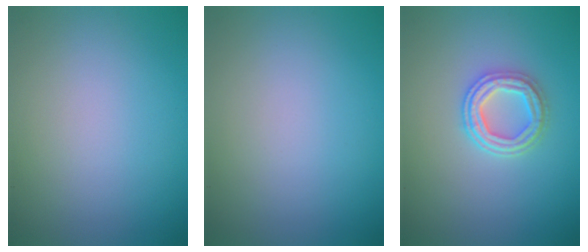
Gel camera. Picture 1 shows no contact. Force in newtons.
{"total": 0.0}
{"total": 3.5, "press": 3.1, "slide": 1.7}